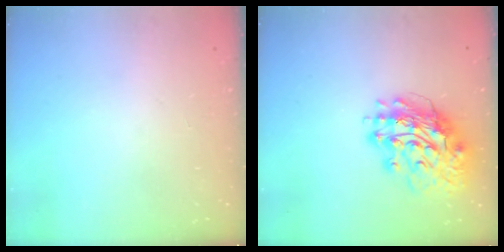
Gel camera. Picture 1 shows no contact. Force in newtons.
{"total": 16.2, "press": 16.1, "slide": 2.1}